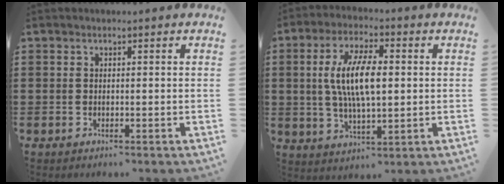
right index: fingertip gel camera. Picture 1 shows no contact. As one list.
[{"total": 9.6, "force": [0.8, 3.6, 8.9], "torque": [-0.188, 0.006, 0.008]}]